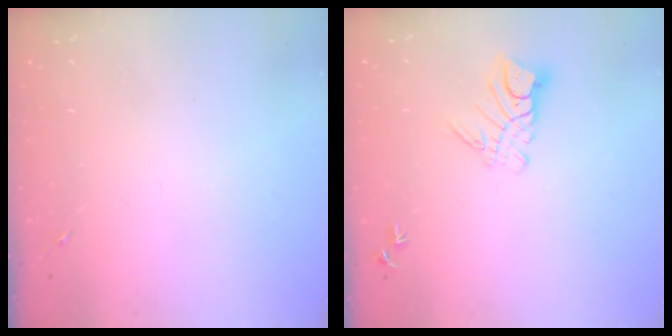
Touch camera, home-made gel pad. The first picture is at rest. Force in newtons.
{"total": 8.5, "press": 8.5, "slide": 0.9}